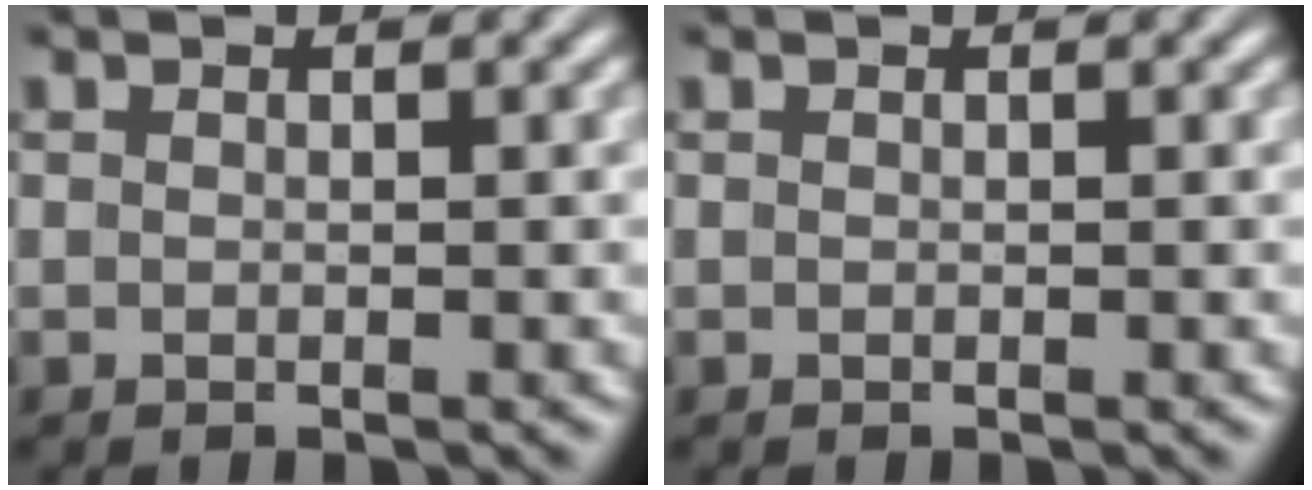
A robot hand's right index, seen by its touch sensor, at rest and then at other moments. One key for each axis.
{"total": 0.0}